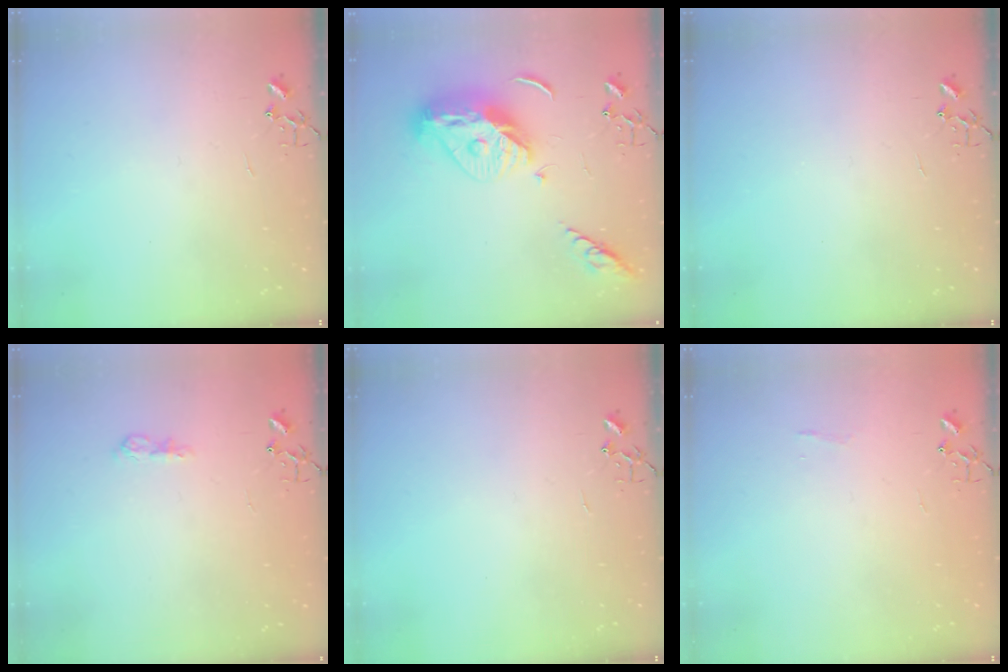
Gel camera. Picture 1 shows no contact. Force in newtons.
{"total": 15.9, "press": 15.8, "slide": 1.5}
{"total": 0.0}
{"total": 7.9, "press": 7.9, "slide": 0.9}
{"total": 0.0}
{"total": 3.7, "press": 3.7, "slide": 0.4}